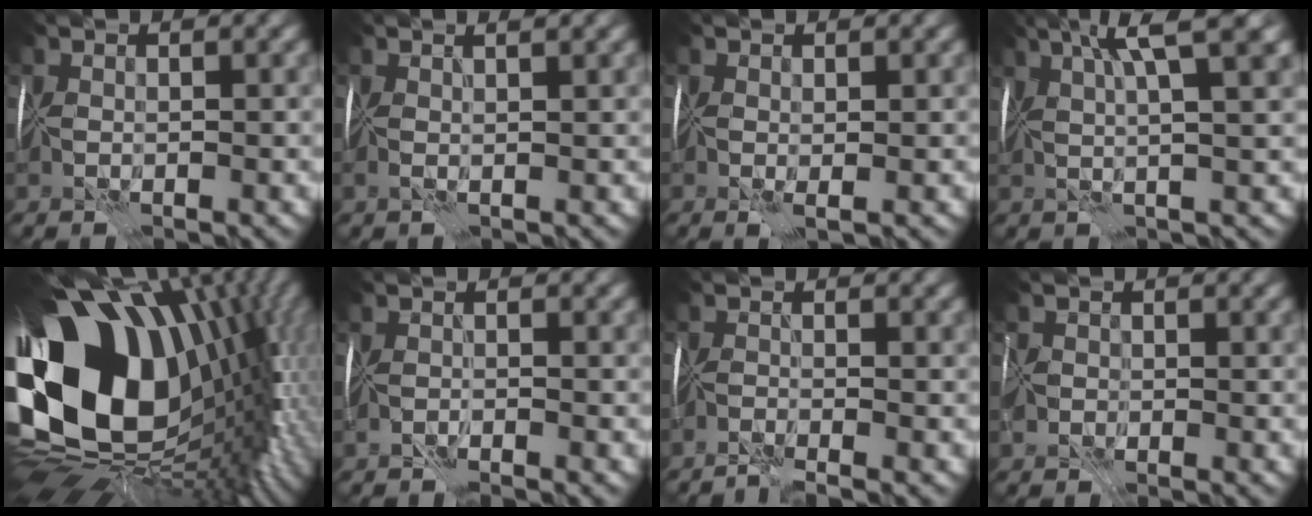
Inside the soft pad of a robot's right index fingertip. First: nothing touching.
{"total": 1.3, "force": [0.5, -0.6, 1.0], "torque": [-0.015, 0.001, 0.010]}
{"total": 0.5, "force": [-0.1, -0.2, 0.5], "torque": [-0.007, -0.006, 0.000]}
{"total": 6.6, "force": [3.4, 0.5, 5.6], "torque": [-0.073, 0.020, 0.045]}
{"total": 18.5, "force": [1.6, 12.1, 14.0], "torque": [-0.269, -0.083, 0.075]}
{"total": 2.2, "force": [-1.3, -1.5, -1.0], "torque": [0.026, -0.005, -0.027]}
{"total": 2.9, "force": [-2.1, -1.9, -0.4], "torque": [0.013, -0.009, -0.047]}
{"total": 2.2, "force": [-1.6, 1.4, 0.9], "torque": [-0.003, -0.004, -0.028]}